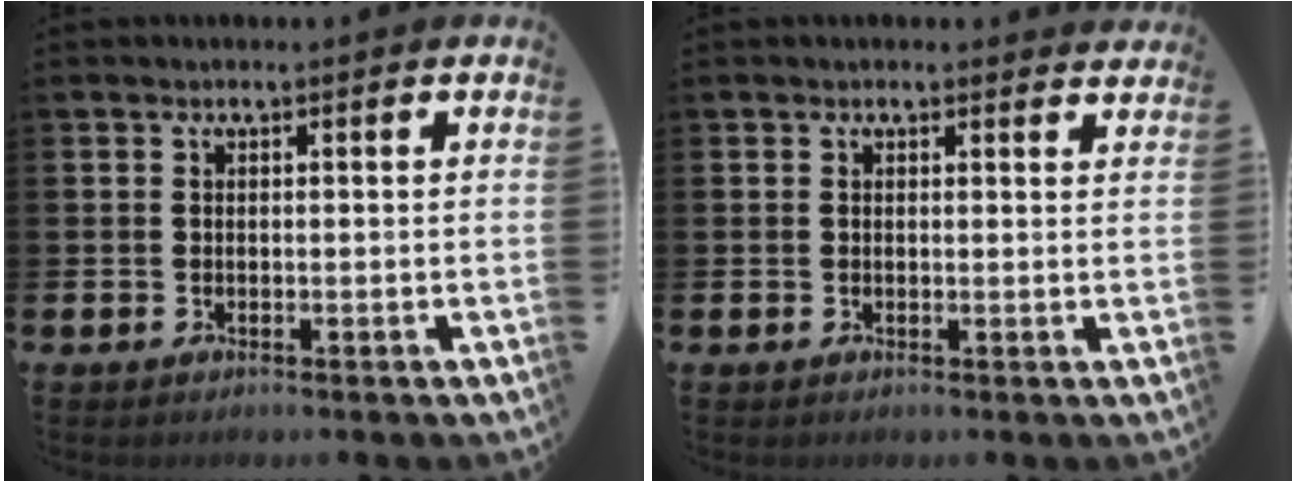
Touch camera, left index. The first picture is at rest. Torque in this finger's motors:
{"motor_torque": [1.01, -1.12, 0.10, 0.01]}